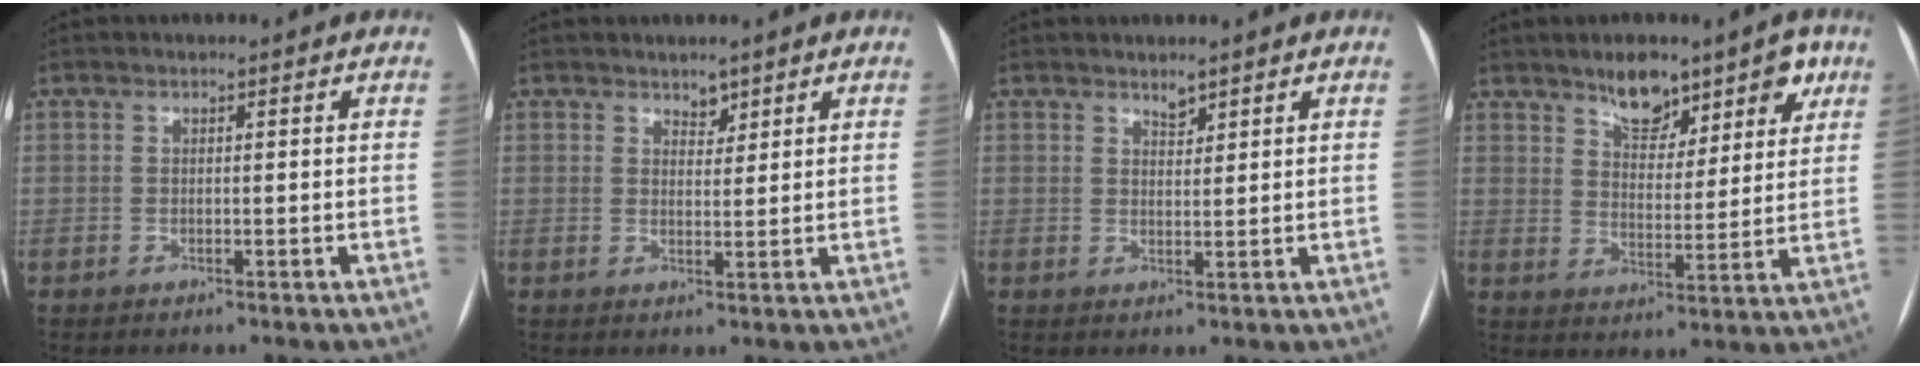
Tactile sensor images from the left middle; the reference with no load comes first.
{"total": 2.0, "force": [1.6, 1.0, 0.5], "torque": [-0.003, -0.004, 0.025]}
{"total": 1.6, "force": [1.4, 0.5, 0.6], "torque": [-0.009, -0.004, 0.025]}
{"total": 9.4, "force": [6.5, 4.5, 5.0], "torque": [-0.055, 0.006, 0.102]}